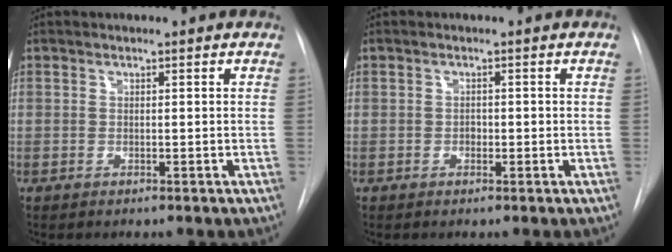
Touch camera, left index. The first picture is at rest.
{"total": 1.0, "force": [-0.6, 0.6, 0.4], "torque": [-0.004, -0.002, -0.013]}